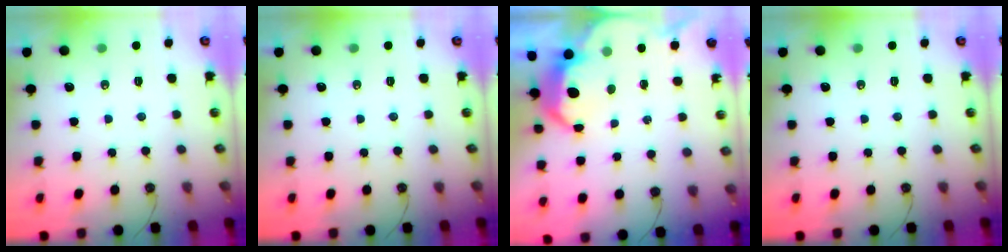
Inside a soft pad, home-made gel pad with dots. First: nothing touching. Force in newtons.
{"total": 0.0}
{"total": 5.7, "press": 5.7, "slide": 0.6}
{"total": 0.0}